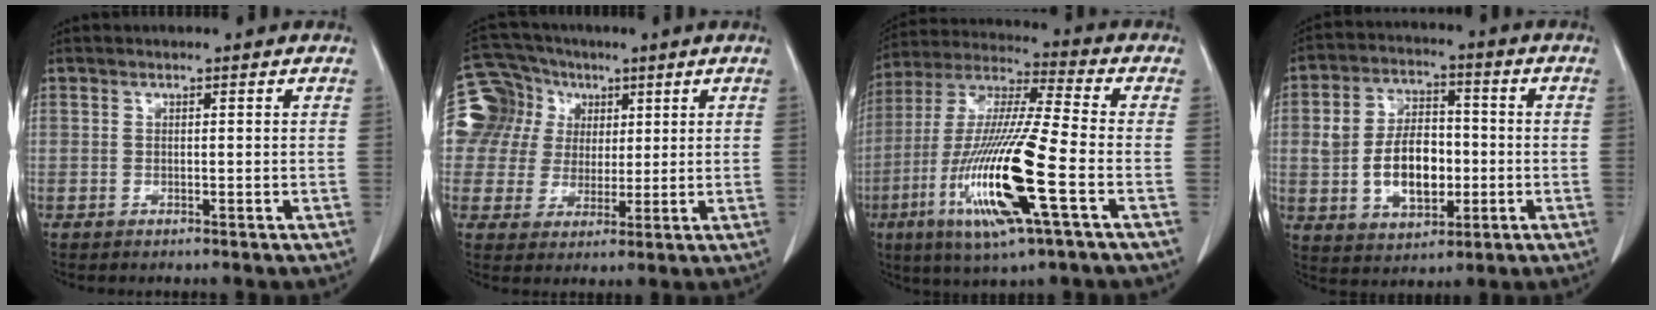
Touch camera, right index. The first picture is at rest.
{"total": 13.3, "force": [3.5, 12.6, 2.3], "torque": [-0.072, 0.061, 0.070]}
{"total": 19.0, "force": [-6.1, 1.0, 17.9], "torque": [-0.379, -0.025, -0.115]}
{"total": 10.9, "force": [-1.3, 6.5, 8.7], "torque": [-0.167, 0.017, -0.014]}